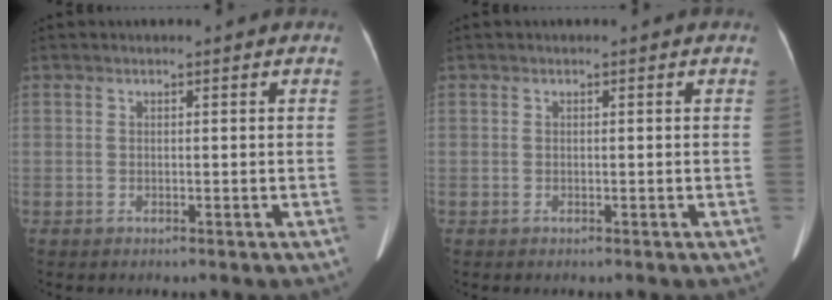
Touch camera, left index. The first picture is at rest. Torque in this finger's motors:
{"motor_torque": [0.11, -0.07, -0.01, 0.01]}